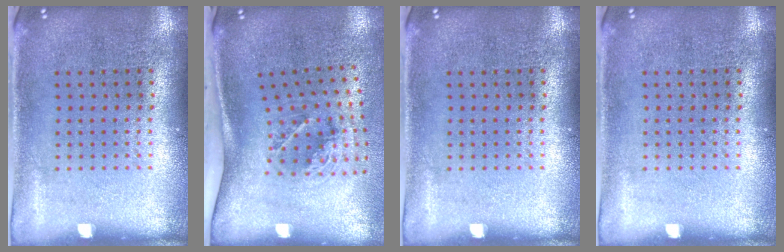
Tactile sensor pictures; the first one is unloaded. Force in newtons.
{"total": 1.9, "press": 1.2, "slide": 1.5}
{"total": 0.0}
{"total": 0.0}